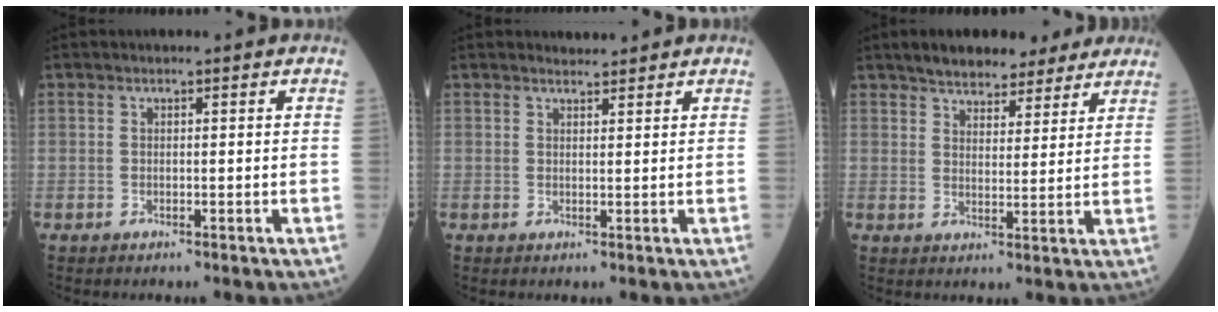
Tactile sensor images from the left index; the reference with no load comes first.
{"total": 1.7, "force": [1.7, 0.2, 0.1], "torque": [-0.010, 0.005, 0.031]}
{"total": 11.6, "force": [9.7, 4.2, 4.7], "torque": [-0.050, 0.022, 0.132]}